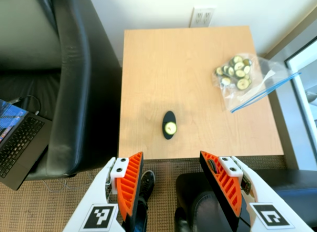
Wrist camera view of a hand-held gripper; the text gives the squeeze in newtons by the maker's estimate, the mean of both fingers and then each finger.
{"total": 0.0}